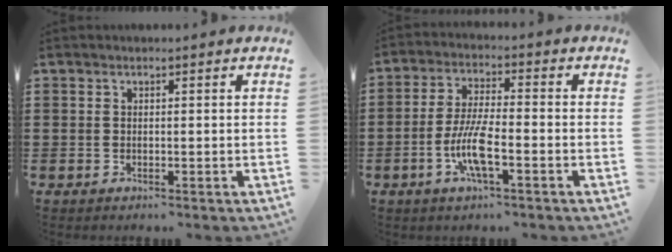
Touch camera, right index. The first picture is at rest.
{"total": 7.7, "force": [-2.7, 1.8, 7.0], "torque": [-0.155, -0.012, -0.057]}